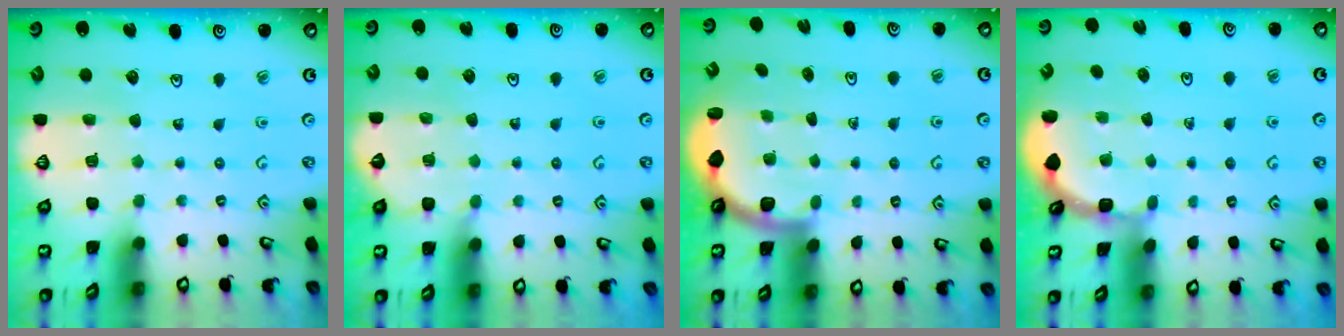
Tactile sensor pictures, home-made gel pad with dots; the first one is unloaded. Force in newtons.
{"total": 2.9, "press": 2.9, "slide": 0.3}
{"total": 2.6, "press": 2.5, "slide": 0.6}
{"total": 1.6, "press": 1.6, "slide": 0.2}